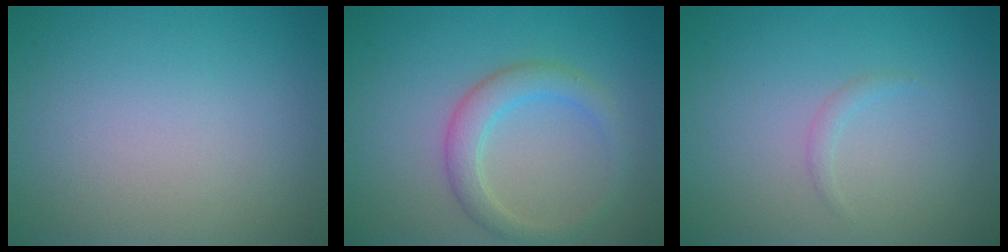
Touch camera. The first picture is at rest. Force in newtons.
{"total": 3.0, "press": 3.0, "slide": 0.1}
{"total": 0.7, "press": 0.7, "slide": 0.1}